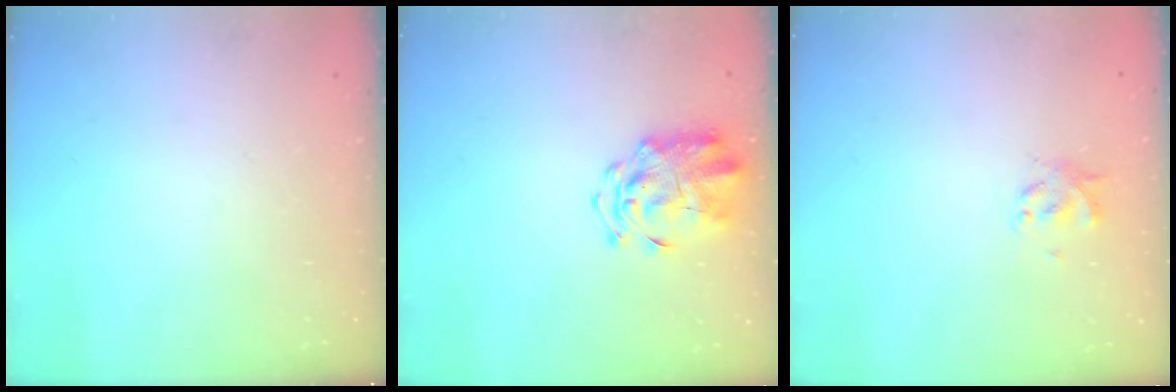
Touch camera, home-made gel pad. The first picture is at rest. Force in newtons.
{"total": 3.6, "press": 3.4, "slide": 1.0}
{"total": 2.8, "press": 2.8, "slide": 0.6}